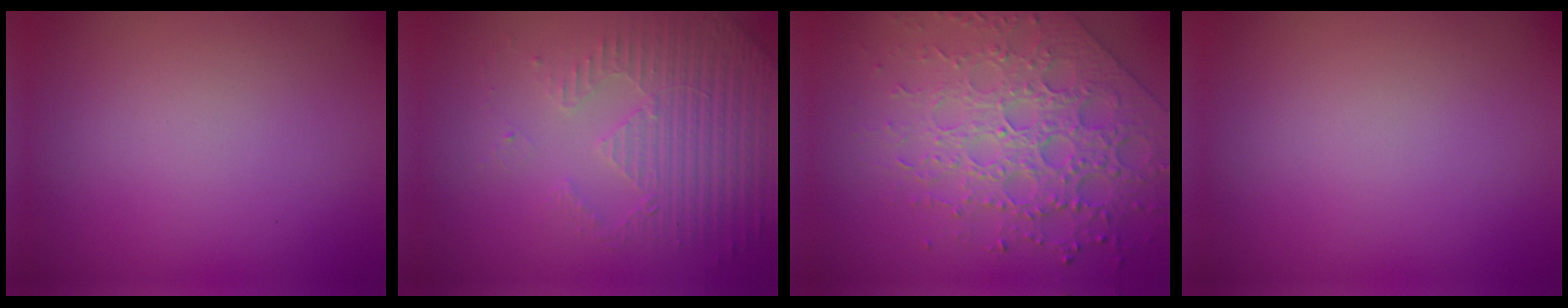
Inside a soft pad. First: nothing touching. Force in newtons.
{"total": 5.1, "press": 3.5, "slide": 3.8}
{"total": 7.0, "press": 5.5, "slide": 4.3}
{"total": 0.0}